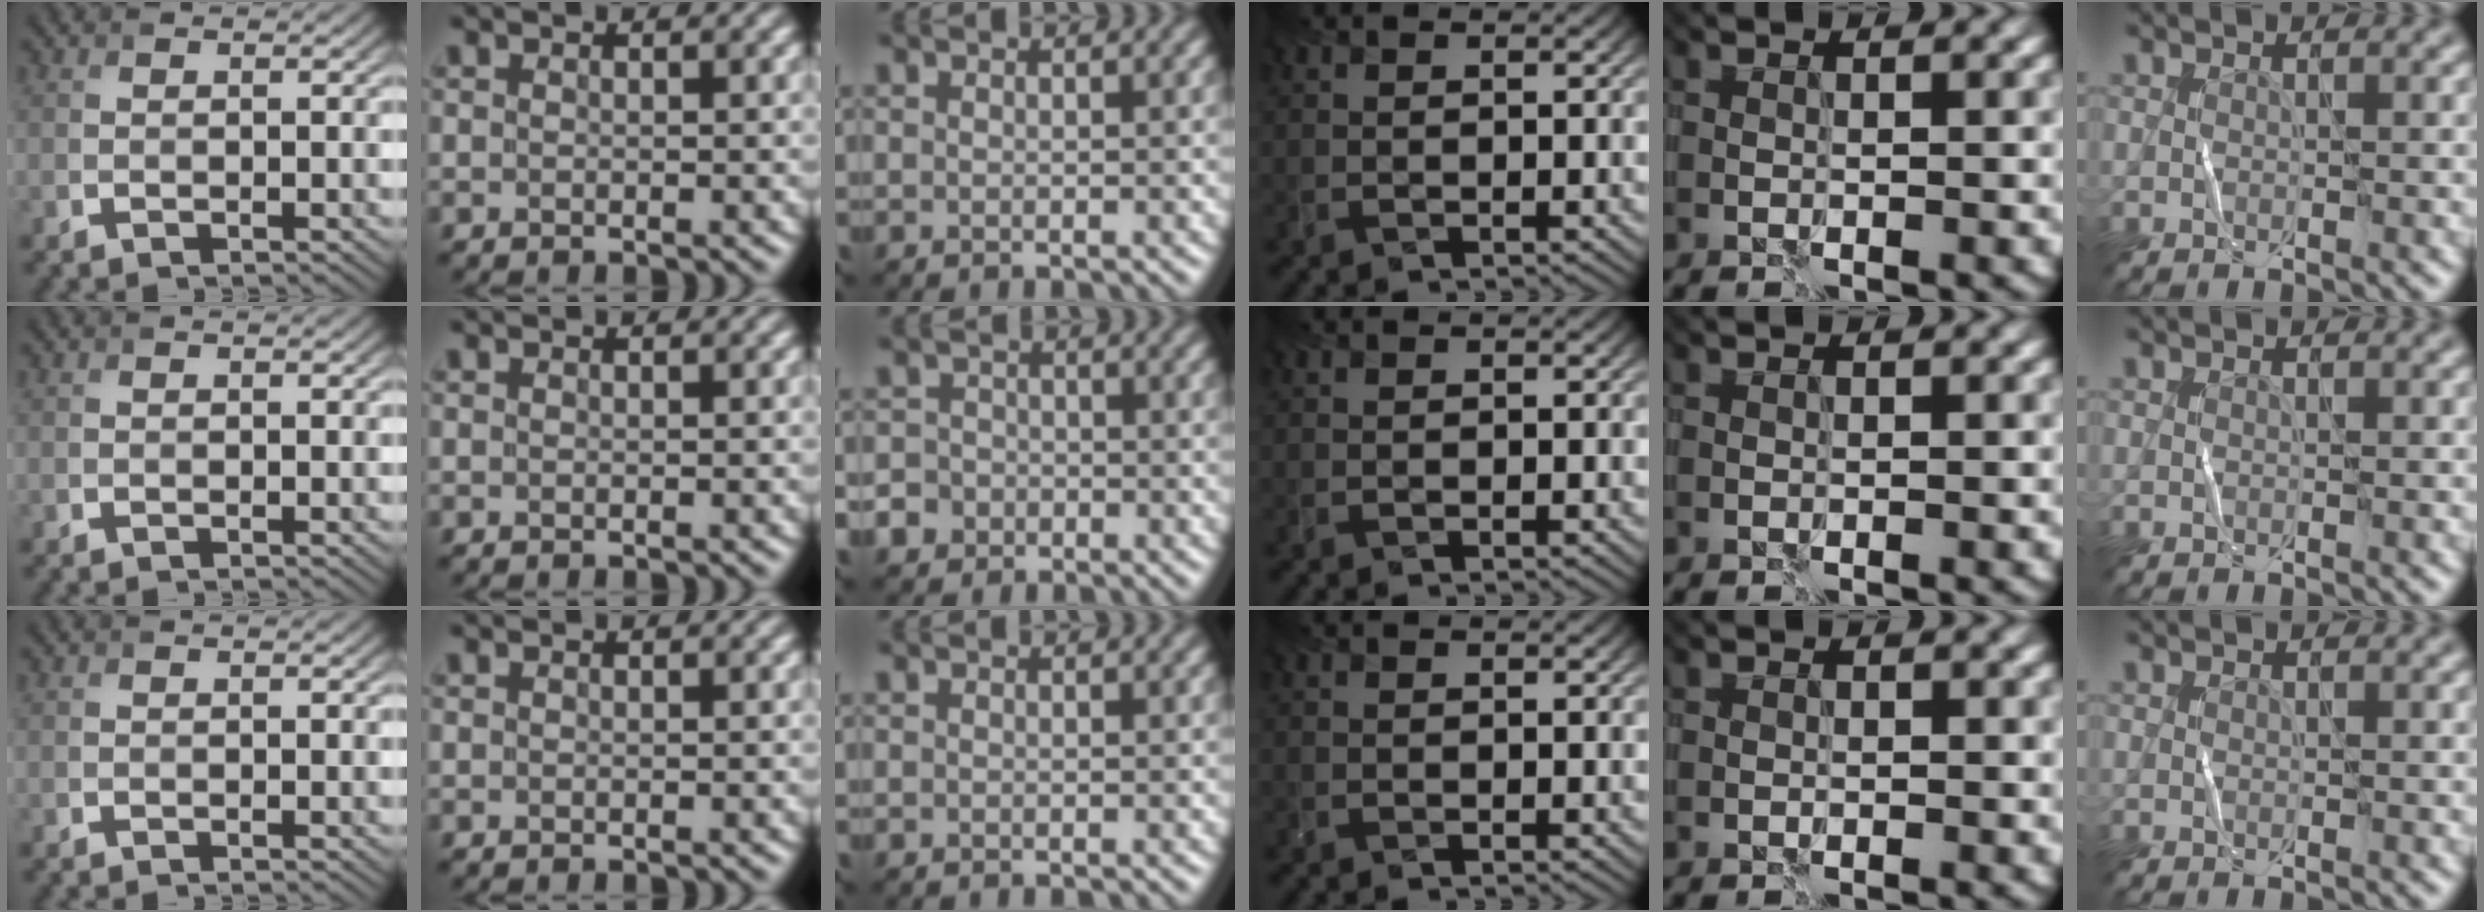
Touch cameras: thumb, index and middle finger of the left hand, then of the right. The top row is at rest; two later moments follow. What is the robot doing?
{"motion": "fold", "object": "coffee filter"}